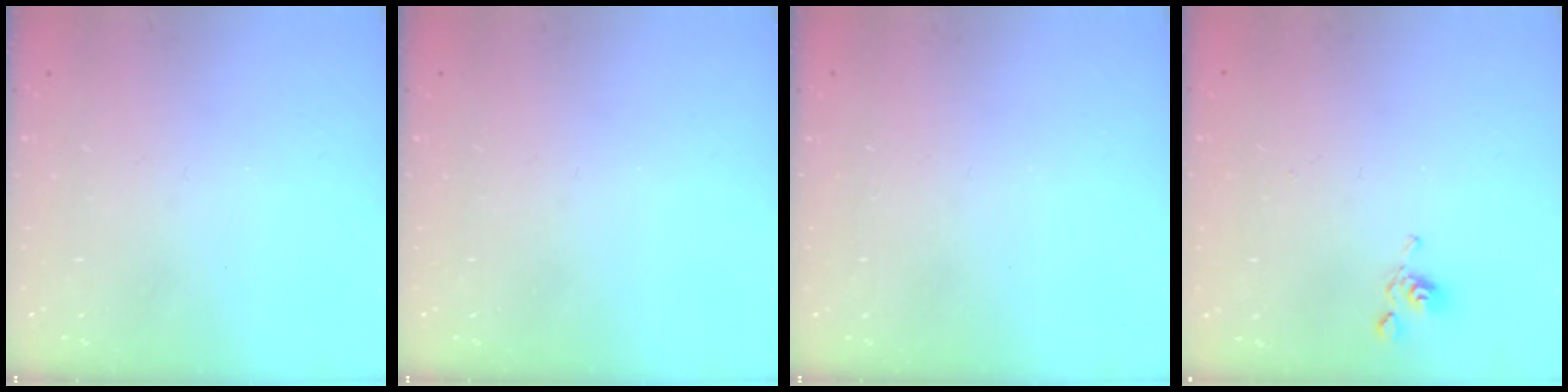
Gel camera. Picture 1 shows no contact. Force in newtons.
{"total": 0.0}
{"total": 0.0}
{"total": 4.9, "press": 4.9, "slide": 0.2}